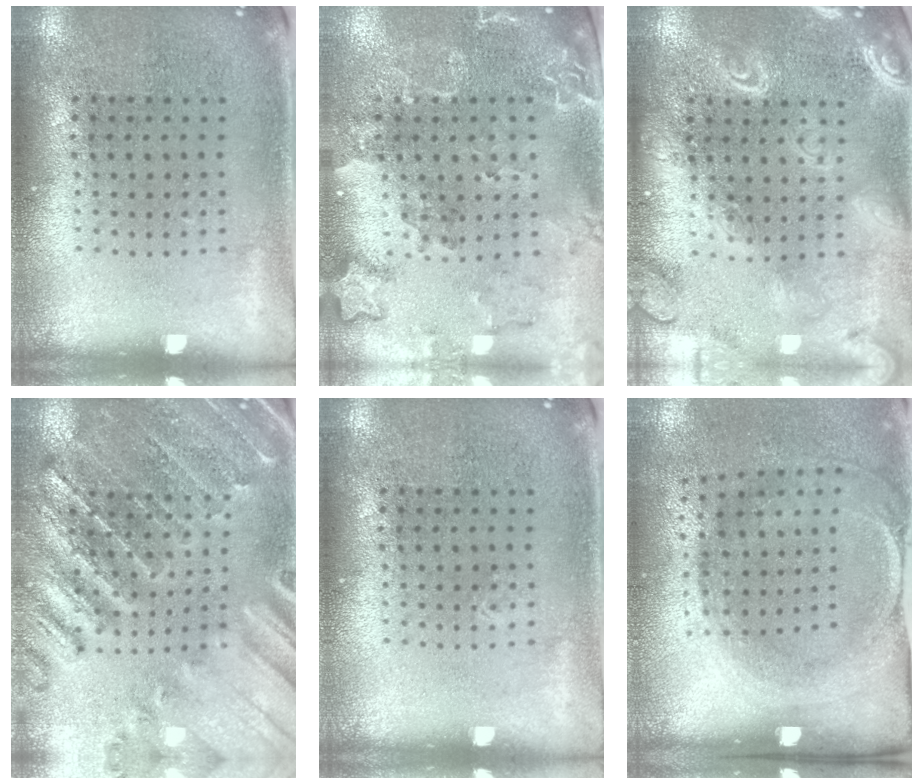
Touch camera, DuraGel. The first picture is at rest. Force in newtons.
{"total": 2.1, "press": 1.9, "slide": 0.9}
{"total": 3.0, "press": 3.0, "slide": 0.3}
{"total": 1.8, "press": 1.8, "slide": 0.3}
{"total": 0.0}
{"total": 1.8, "press": 1.2, "slide": 1.3}